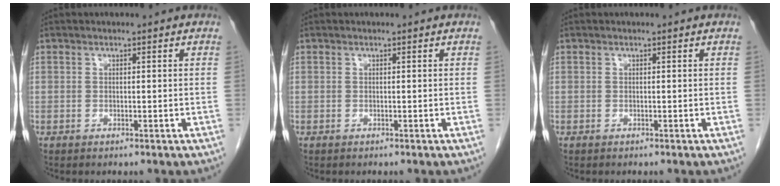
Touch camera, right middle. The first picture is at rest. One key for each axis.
{"total": 0.0}
{"total": 0.0}